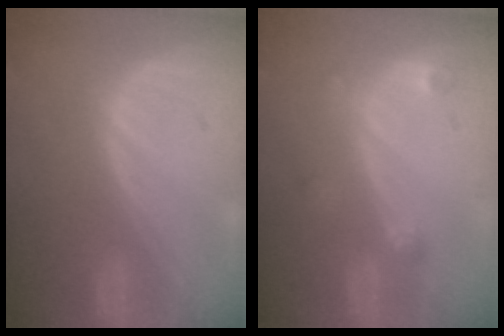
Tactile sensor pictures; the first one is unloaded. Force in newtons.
{"total": 2.7, "press": 2.6, "slide": 0.5}